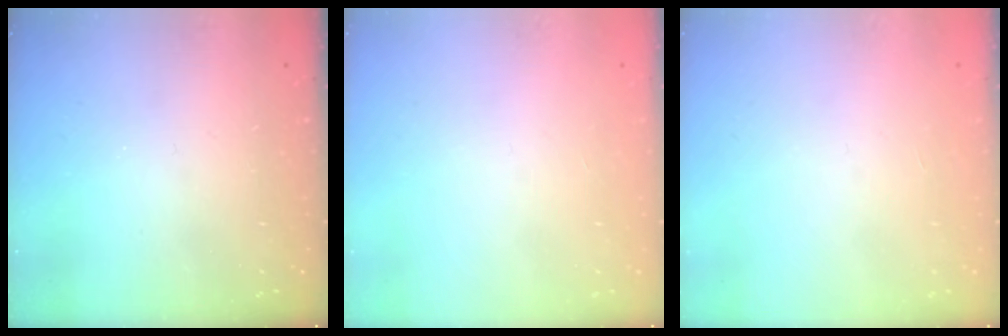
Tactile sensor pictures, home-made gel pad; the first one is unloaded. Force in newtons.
{"total": 0.0}
{"total": 0.0}